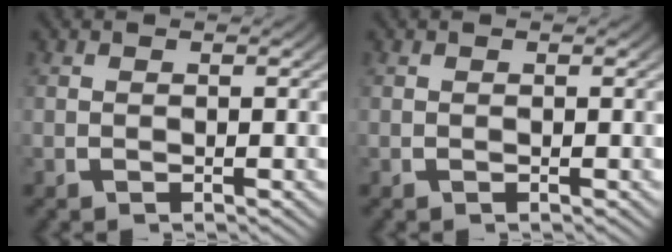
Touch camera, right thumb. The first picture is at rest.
{"total": 0.0}